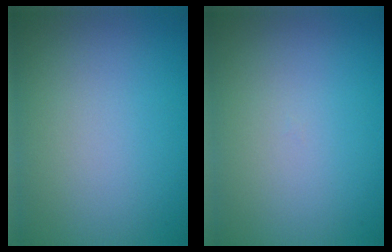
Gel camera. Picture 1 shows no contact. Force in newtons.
{"total": 0.0}